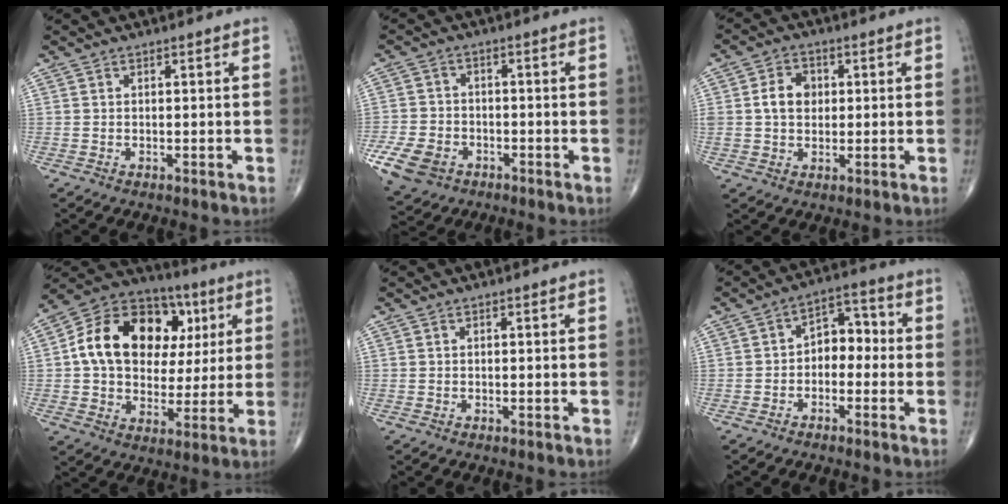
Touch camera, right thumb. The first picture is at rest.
{"total": 9.4, "force": [-4.5, 7.0, 4.5], "torque": [-0.095, 0.012, -0.076]}
{"total": 5.9, "force": [0.5, 4.7, 3.5], "torque": [-0.046, 0.009, 0.005]}
{"total": 20.1, "force": [4.1, 14.3, 13.6], "torque": [-0.200, 0.014, 0.066]}
{"total": 0.0}
{"total": 6.6, "force": [-1.0, 4.6, 4.6], "torque": [-0.038, 0.036, -0.033]}